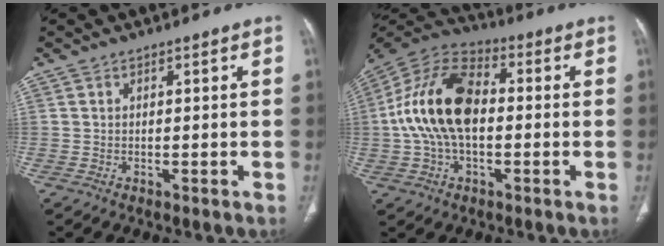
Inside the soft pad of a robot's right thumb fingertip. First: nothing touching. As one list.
[{"total": 16.3, "force": [-0.4, 9.7, 13.2], "torque": [-0.253, 0.037, -0.016]}]